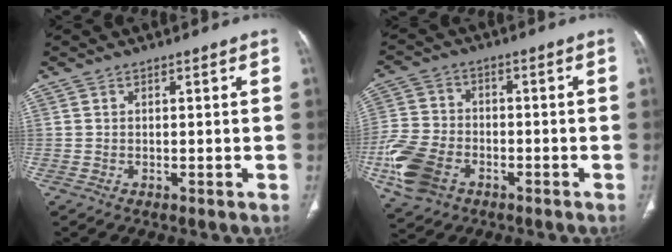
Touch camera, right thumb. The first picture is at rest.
{"total": 12.3, "force": [-4.9, 8.5, 7.3], "torque": [-0.157, 0.011, -0.093]}